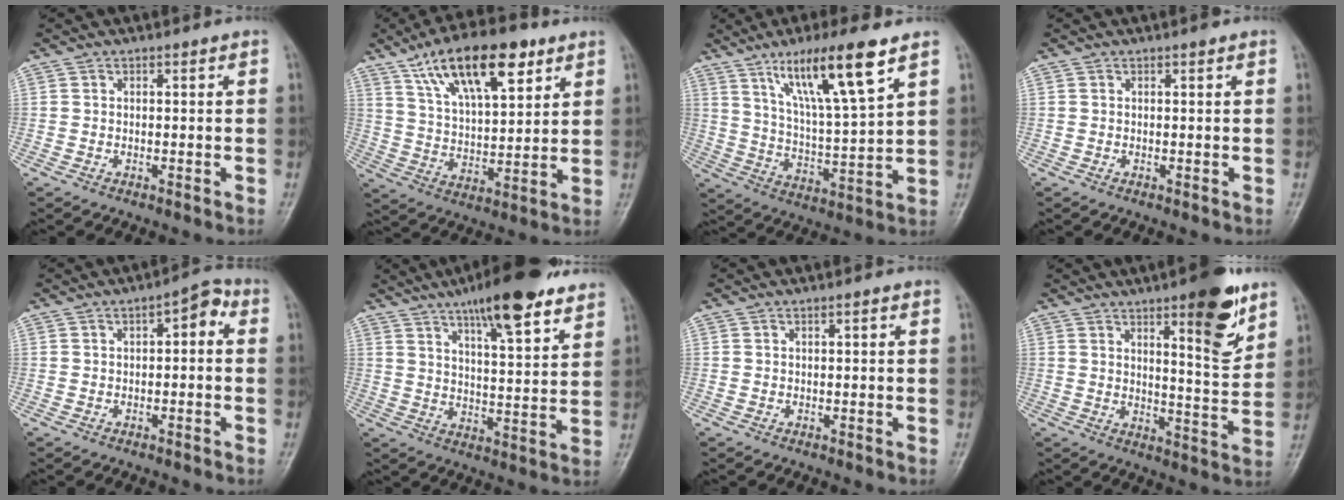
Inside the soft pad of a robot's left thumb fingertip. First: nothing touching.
{"total": 17.9, "force": [9.9, 7.2, 13.1], "torque": [-0.188, -0.027, 0.173]}
{"total": 15.1, "force": [8.8, 2.0, 12.2], "torque": [-0.212, -0.040, 0.163]}
{"total": 0.5, "force": [0.4, 0.1, 0.4], "torque": [-0.007, -0.001, 0.004]}
{"total": 4.3, "force": [0.6, 2.1, 3.7], "torque": [-0.035, 0.018, -0.003]}
{"total": 17.0, "force": [11.5, 4.2, 11.8], "torque": [-0.154, -0.047, 0.177]}
{"total": 0.5, "force": [0.2, 0.1, 0.5], "torque": [-0.009, 0.001, 0.003]}
{"total": 12.2, "force": [7.1, 2.9, 9.5], "torque": [-0.112, -0.046, 0.099]}